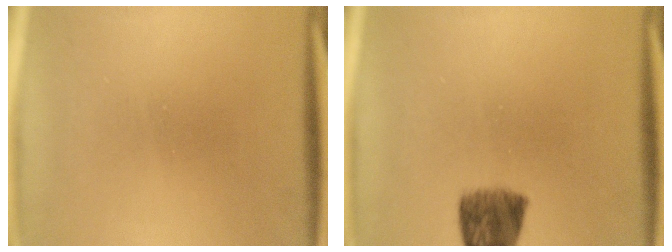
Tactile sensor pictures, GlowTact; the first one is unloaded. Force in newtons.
{"total": 7.1}